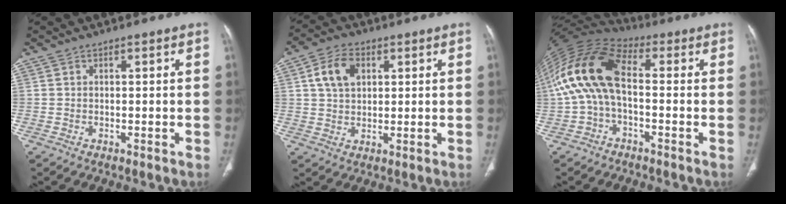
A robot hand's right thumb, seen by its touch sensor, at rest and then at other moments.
{"total": 7.7, "force": [2.4, 5.3, 5.0], "torque": [-0.080, 0.002, 0.042]}
{"total": 14.7, "force": [-0.2, 7.8, 12.5], "torque": [-0.257, 0.041, -0.015]}